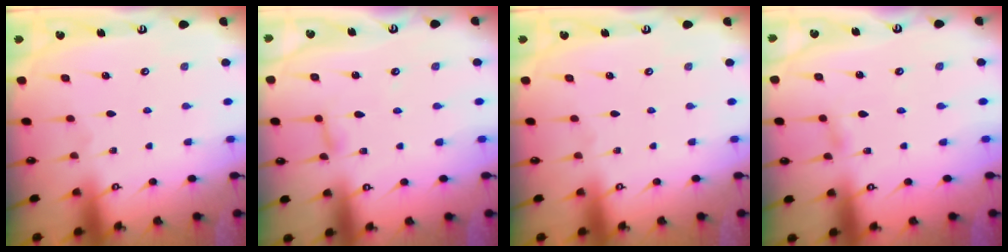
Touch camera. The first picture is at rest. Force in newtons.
{"total": 4.0, "press": 4.0, "slide": 0.3}
{"total": 0.0}
{"total": 3.3, "press": 3.3, "slide": 0.4}